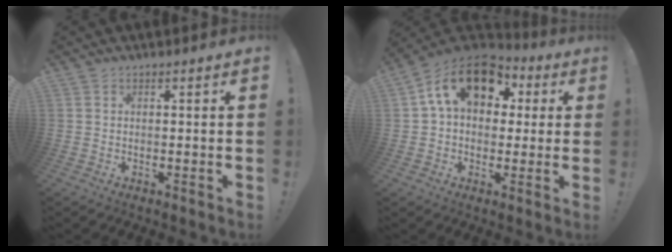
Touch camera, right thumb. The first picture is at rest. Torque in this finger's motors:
{"motor_torque": [2.43, 2.34, 1.19, -0.26, 0.12]}